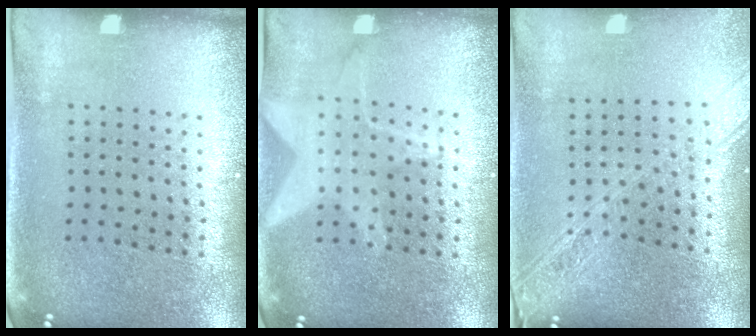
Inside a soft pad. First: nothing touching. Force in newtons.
{"total": 1.1, "press": 1.1, "slide": 0.1}
{"total": 2.3, "press": 1.9, "slide": 1.2}